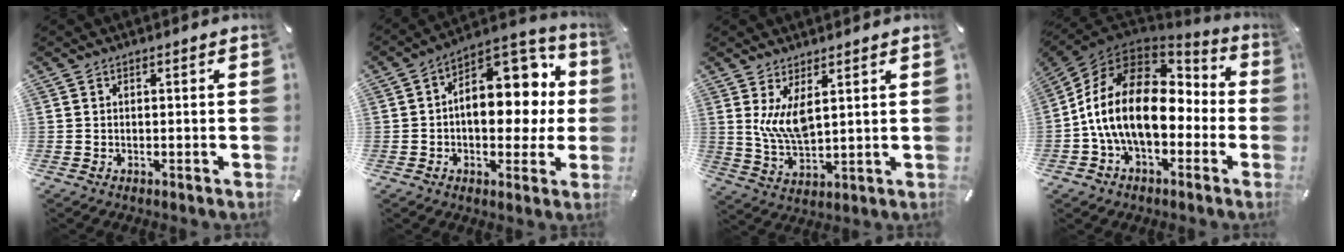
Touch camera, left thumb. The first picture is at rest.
{"total": 16.1, "force": [2.4, 10.9, 11.6], "torque": [-0.133, -0.027, 0.044]}
{"total": 8.0, "force": [3.3, 3.4, 6.5], "torque": [-0.135, -0.014, 0.059]}
{"total": 20.2, "force": [-1.0, 13.4, 15.1], "torque": [-0.310, 0.014, -0.016]}